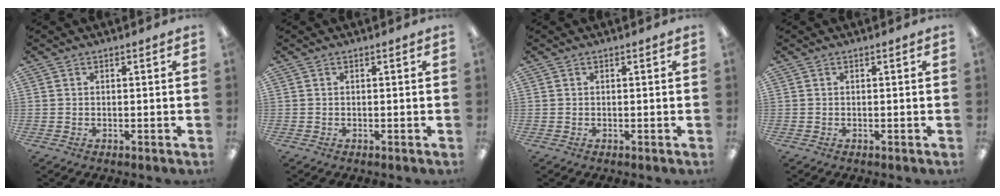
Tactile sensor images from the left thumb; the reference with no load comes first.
{"total": 0.0}
{"total": 0.0}
{"total": 0.0}